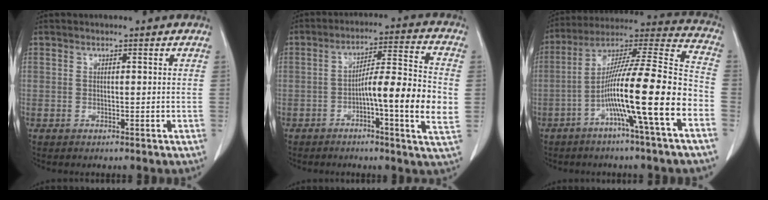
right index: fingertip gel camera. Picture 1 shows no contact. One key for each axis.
{"total": 12.8, "fx": -2.2, "fy": 0.4, "fz": 12.6, "tx": -0.193, "ty": 0.005, "tz": -0.041}
{"total": 18.3, "fx": -6.4, "fy": -0.4, "fz": 17.1, "tx": -0.287, "ty": 0.009, "tz": -0.114}